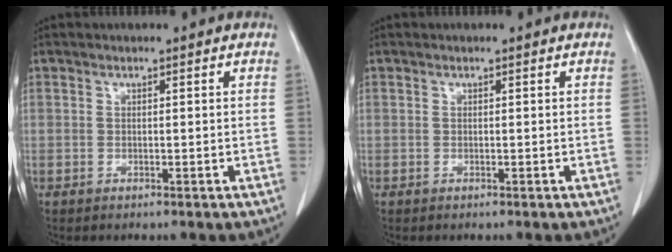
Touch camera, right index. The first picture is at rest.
{"total": 0.0}